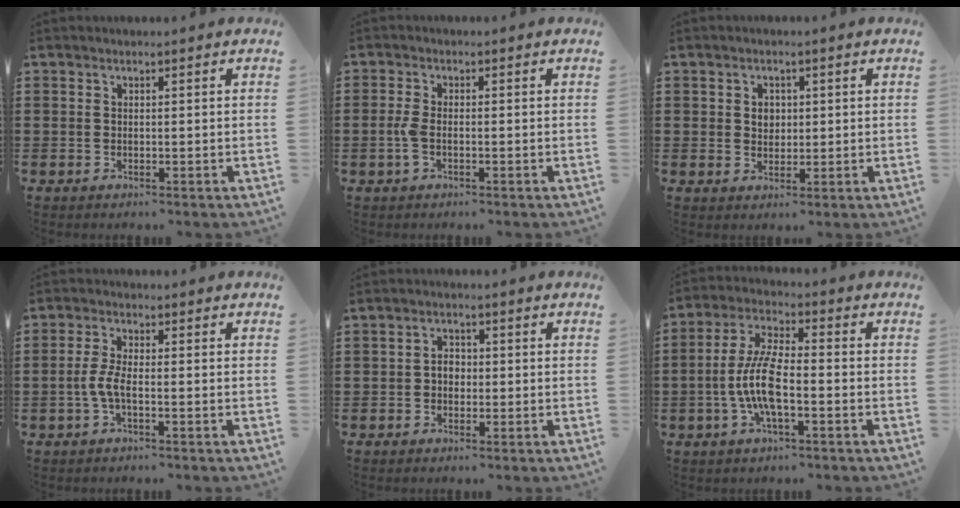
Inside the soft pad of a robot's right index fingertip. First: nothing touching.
{"total": 2.8, "force": [-0.7, 1.1, 2.5], "torque": [-0.060, -0.004, -0.017]}
{"total": 2.2, "force": [0.4, 1.8, 1.2], "torque": [-0.029, 0.010, 0.006]}
{"total": 3.7, "force": [-1.2, 1.0, 3.3], "torque": [-0.087, -0.007, -0.029]}
{"total": 2.2, "force": [-0.4, 1.6, 1.5], "torque": [-0.030, 0.005, -0.009]}
{"total": 8.5, "force": [-2.1, 2.7, 7.8], "torque": [-0.189, -0.015, -0.048]}